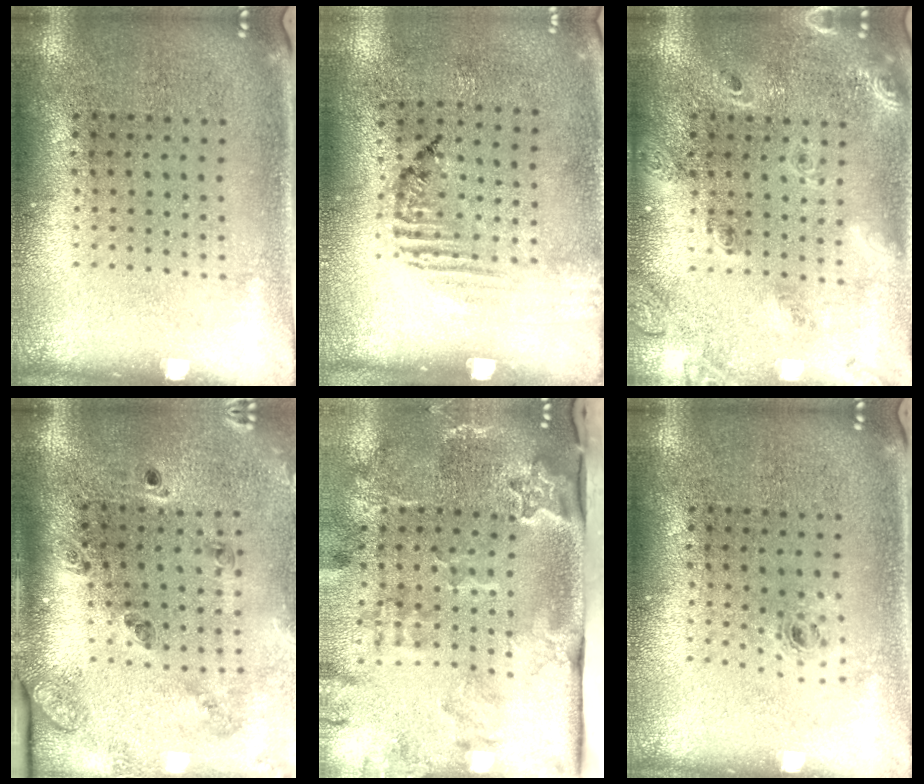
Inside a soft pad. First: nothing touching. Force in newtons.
{"total": 1.6, "press": 1.1, "slide": 1.2}
{"total": 1.8, "press": 1.7, "slide": 0.6}
{"total": 1.8, "press": 1.6, "slide": 0.8}
{"total": 3.6, "press": 2.4, "slide": 2.6}
{"total": 0.7, "press": 0.3, "slide": 0.6}